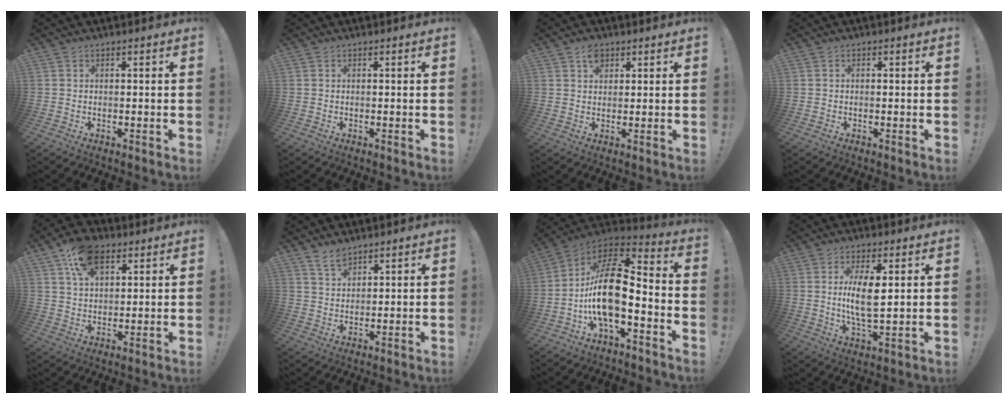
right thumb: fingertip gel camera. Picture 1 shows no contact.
{"total": 0.0}
{"total": 3.8, "force": [2.2, 2.7, 1.5], "torque": [-0.021, -0.004, 0.039]}
{"total": 0.6, "force": [-0.4, 0.3, 0.2], "torque": [-0.009, 0.004, -0.007]}
{"total": 12.7, "force": [6.7, 7.9, 7.4], "torque": [-0.120, -0.013, 0.126]}
{"total": 4.4, "force": [3.8, 1.7, 1.5], "torque": [-0.031, -0.020, 0.071]}
{"total": 17.9, "force": [-3.8, 7.8, 15.6], "torque": [-0.304, 0.022, -0.064]}
{"total": 9.7, "force": [1.7, 3.5, 8.9], "torque": [-0.168, -0.011, 0.023]}